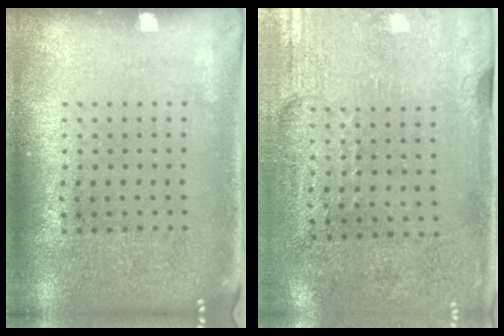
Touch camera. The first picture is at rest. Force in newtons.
{"total": 2.9, "press": 2.5, "slide": 1.5}